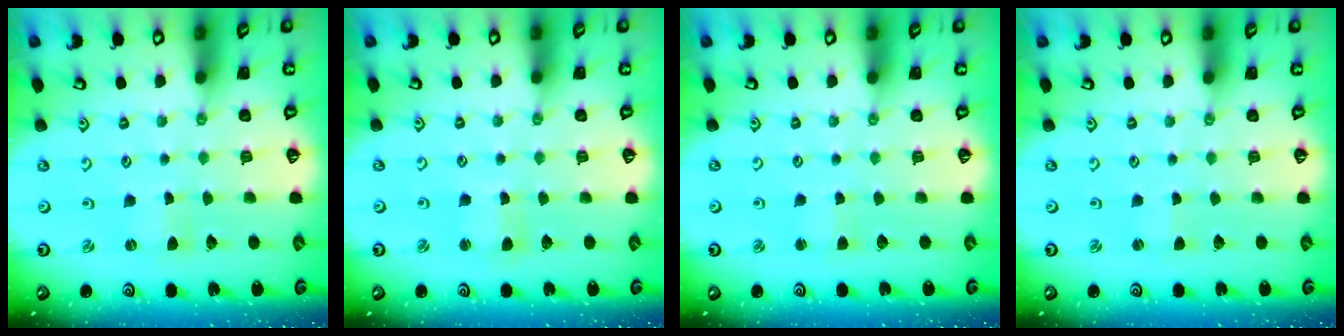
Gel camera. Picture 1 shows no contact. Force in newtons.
{"total": 1.7, "press": 1.7, "slide": 0.4}
{"total": 2.4, "press": 2.3, "slide": 0.3}
{"total": 0.0}